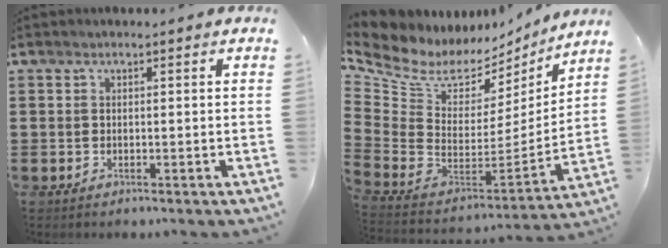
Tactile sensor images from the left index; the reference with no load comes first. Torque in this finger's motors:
{"motor_torque": [2.14, 0.00, 0.22, 0.08]}